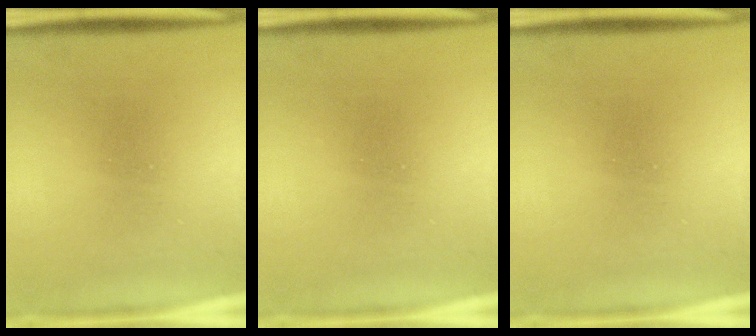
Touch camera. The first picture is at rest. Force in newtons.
{"total": 0.0}
{"total": 0.0}